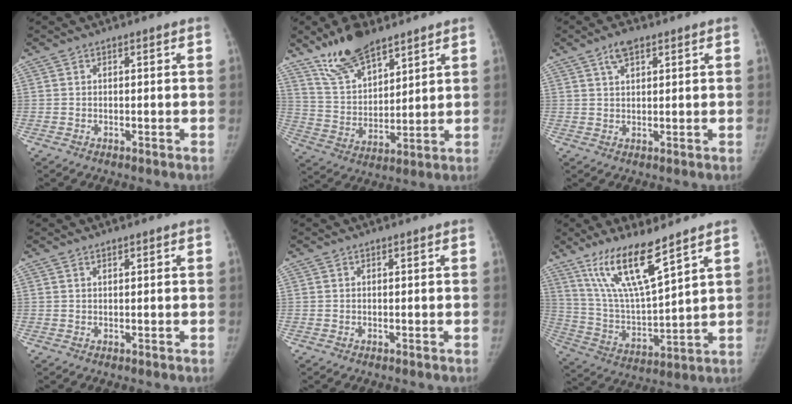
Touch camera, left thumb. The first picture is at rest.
{"total": 13.2, "force": [10.0, 5.2, 6.9], "torque": [-0.102, -0.049, 0.196]}
{"total": 3.9, "force": [2.3, 1.7, 2.6], "torque": [-0.042, -0.003, 0.043]}
{"total": 0.5, "force": [0.4, 0.1, 0.2], "torque": [-0.006, -0.002, 0.008]}
{"total": 0.0}
{"total": 15.0, "force": [10.1, 2.5, 10.8], "torque": [-0.197, -0.059, 0.208]}